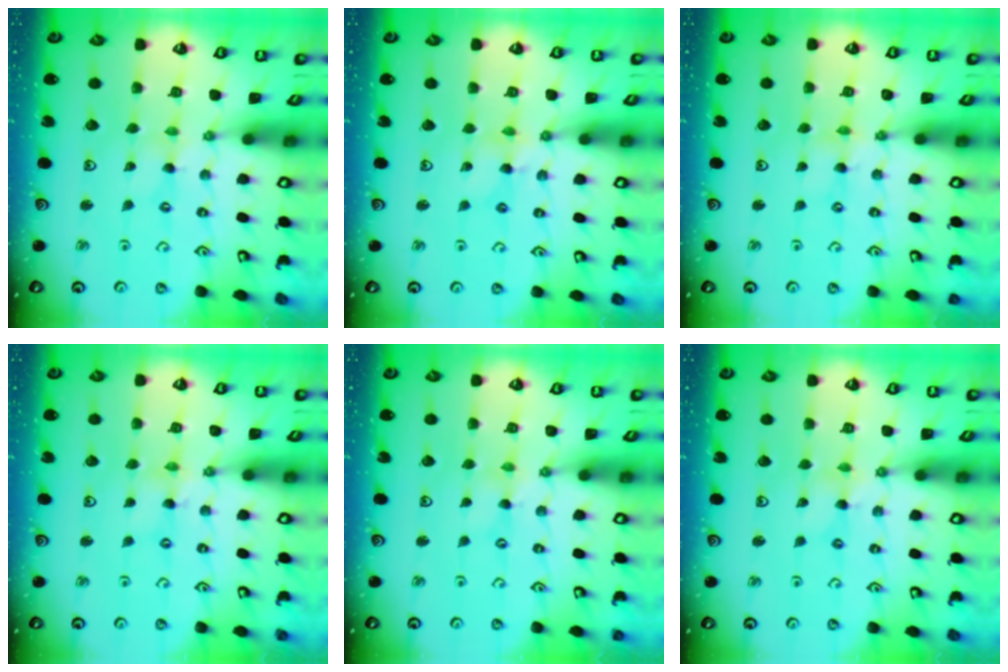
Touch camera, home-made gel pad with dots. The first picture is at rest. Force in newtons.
{"total": 2.7, "press": 2.7, "slide": 0.2}
{"total": 1.2, "press": 1.2, "slide": 0.3}
{"total": 1.6, "press": 1.6, "slide": 0.3}
{"total": 0.0}
{"total": 1.5, "press": 1.5, "slide": 0.1}